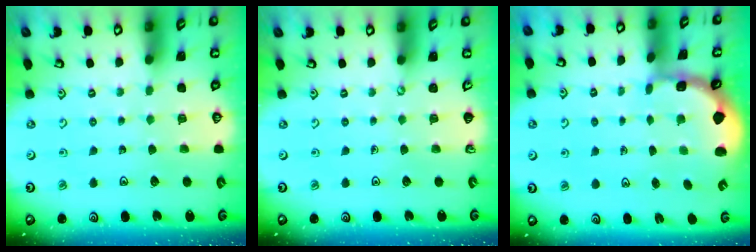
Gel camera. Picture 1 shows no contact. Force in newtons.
{"total": 0.0}
{"total": 1.3, "press": 1.2, "slide": 0.4}